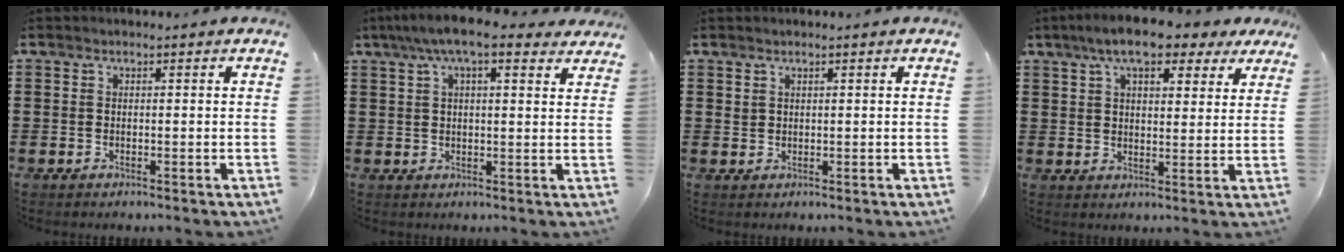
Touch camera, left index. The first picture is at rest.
{"total": 7.3, "force": [5.1, 1.6, 5.0], "torque": [-0.108, 0.003, 0.091]}
{"total": 1.3, "force": [1.0, 0.8, 0.2], "torque": [-0.007, 0.003, 0.019]}
{"total": 8.6, "force": [6.3, 2.6, 5.2], "torque": [-0.103, -0.002, 0.111]}